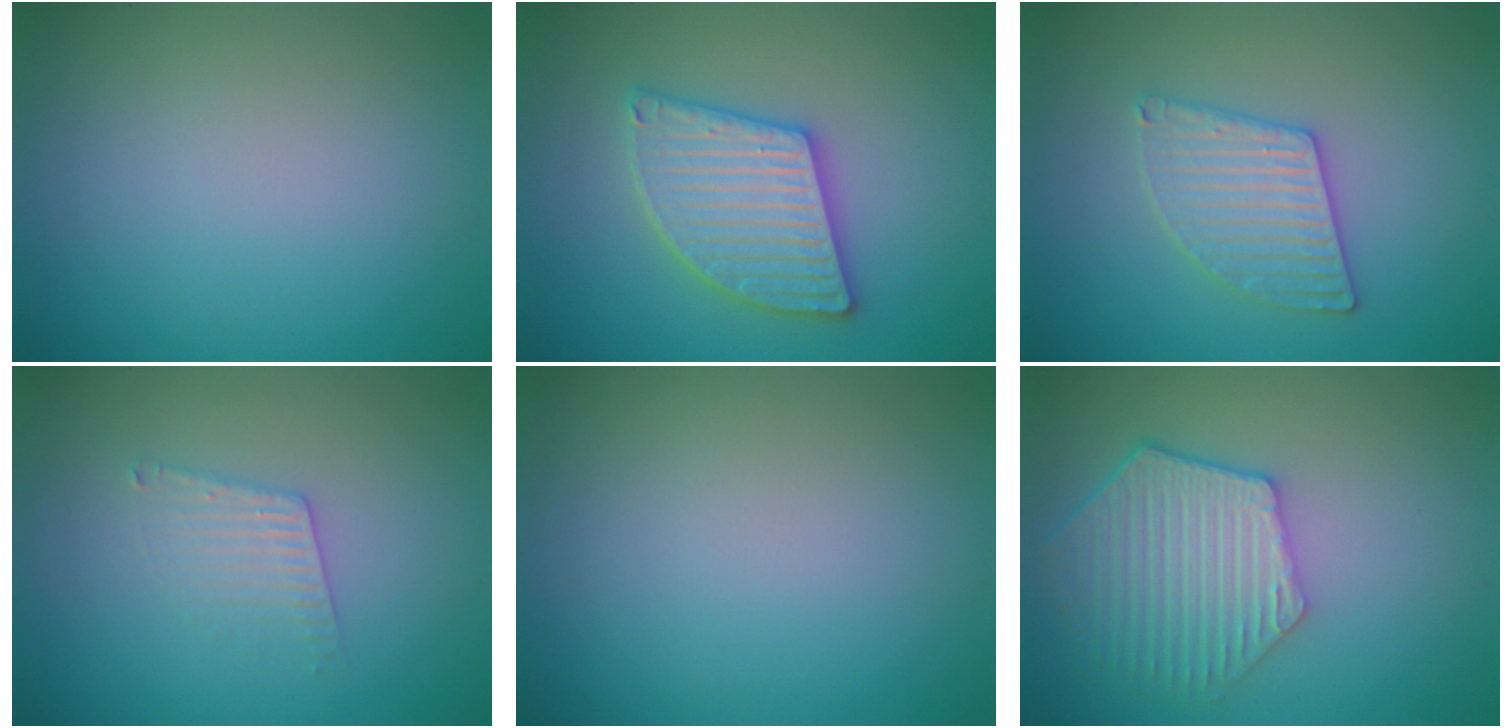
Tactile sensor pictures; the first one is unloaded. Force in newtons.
{"total": 5.4, "press": 5.4, "slide": 0.6}
{"total": 3.0, "press": 3.0, "slide": 0.2}
{"total": 2.0, "press": 2.0, "slide": 0.1}
{"total": 0.0}
{"total": 6.0, "press": 5.2, "slide": 3.0}